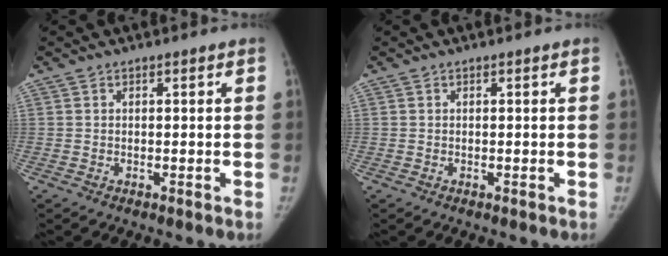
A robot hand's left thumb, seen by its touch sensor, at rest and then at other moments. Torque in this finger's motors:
{"motor_torque": [0.04, -0.04, 0.05, -0.05, 0.00]}